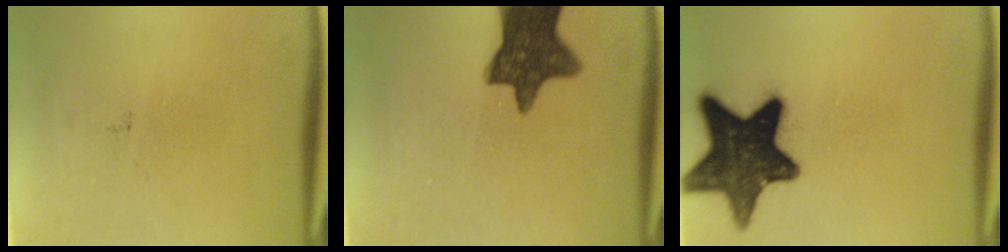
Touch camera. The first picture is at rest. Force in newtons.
{"total": 11.9}
{"total": 16.6}